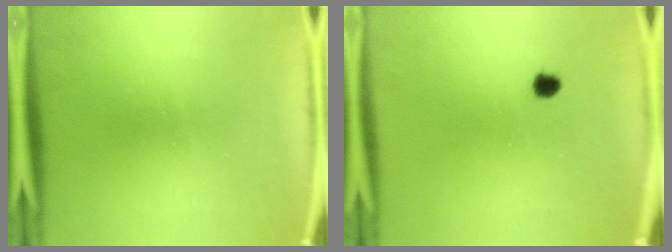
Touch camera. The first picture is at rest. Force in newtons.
{"total": 1.7}